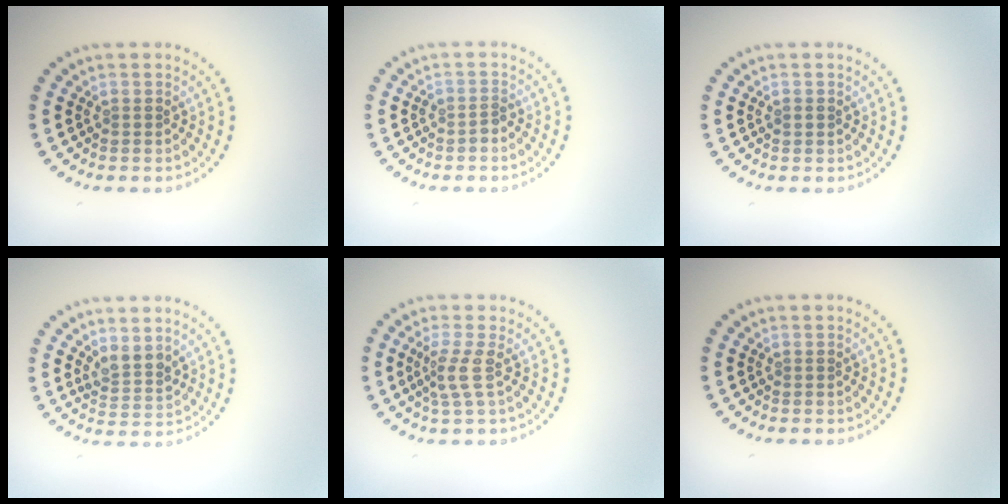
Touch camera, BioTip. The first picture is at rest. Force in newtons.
{"total": 1.1, "press": 0.8, "slide": 0.7}
{"total": 0.9, "press": 0.9, "slide": 0.2}
{"total": 2.2, "press": 1.8, "slide": 1.2}
{"total": 2.3, "press": 1.6, "slide": 1.6}
{"total": 0.0}